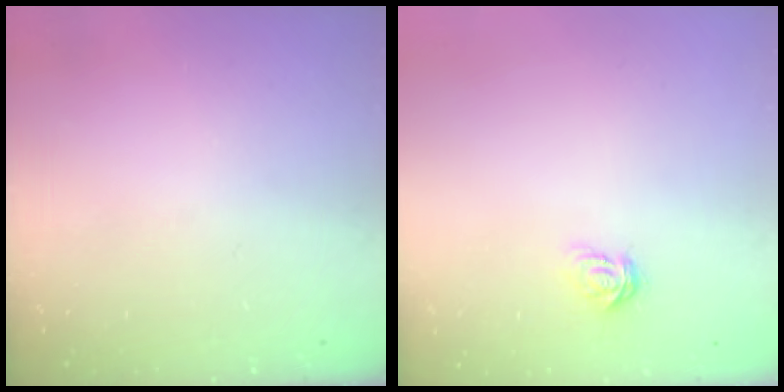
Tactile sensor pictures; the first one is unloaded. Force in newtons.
{"total": 3.5, "press": 3.5, "slide": 0.4}